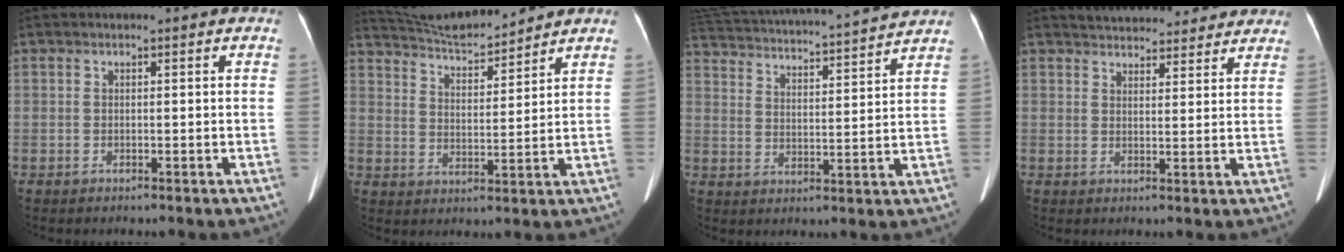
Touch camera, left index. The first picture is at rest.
{"total": 10.8, "force": [10.4, 0.6, 2.9], "torque": [-0.064, 0.008, 0.179]}
{"total": 18.2, "force": [16.5, 0.7, 7.6], "torque": [-0.147, 0.011, 0.242]}
{"total": 12.8, "force": [11.8, 3.8, 3.4], "torque": [-0.033, 0.019, 0.147]}